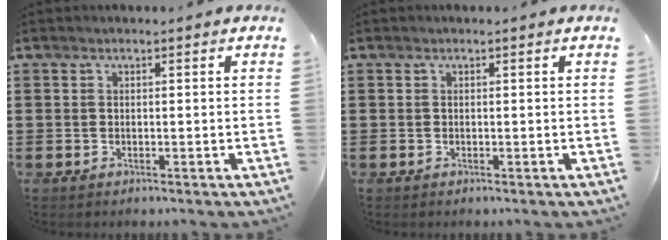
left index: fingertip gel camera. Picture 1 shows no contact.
{"total": 0.0}